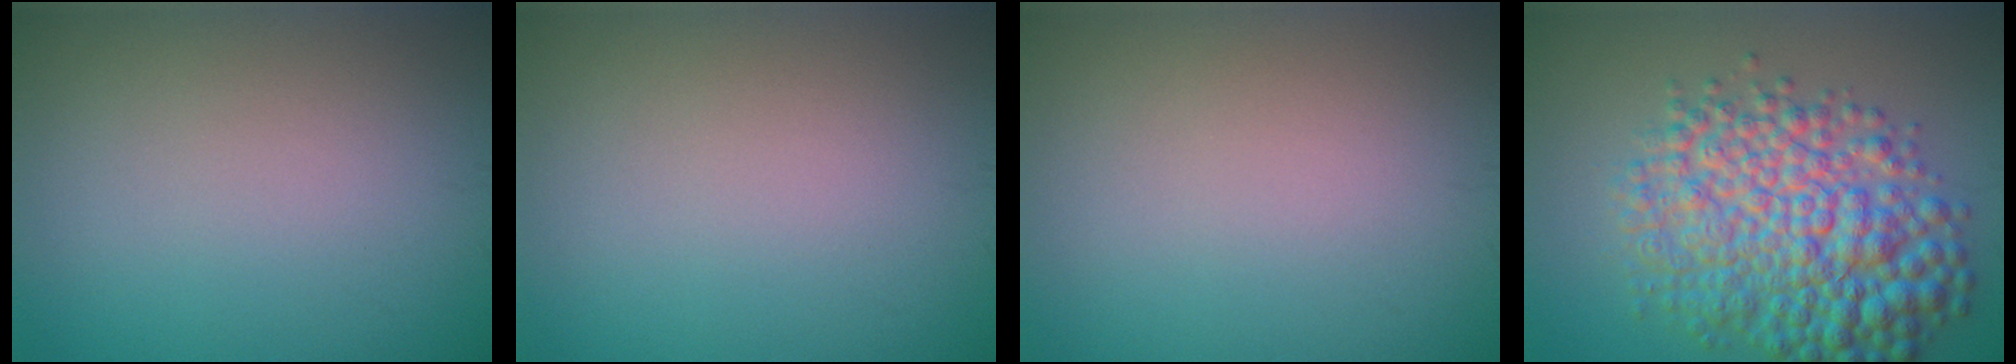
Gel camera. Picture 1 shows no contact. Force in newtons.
{"total": 0.0}
{"total": 0.0}
{"total": 9.2, "press": 9.2, "slide": 0.1}